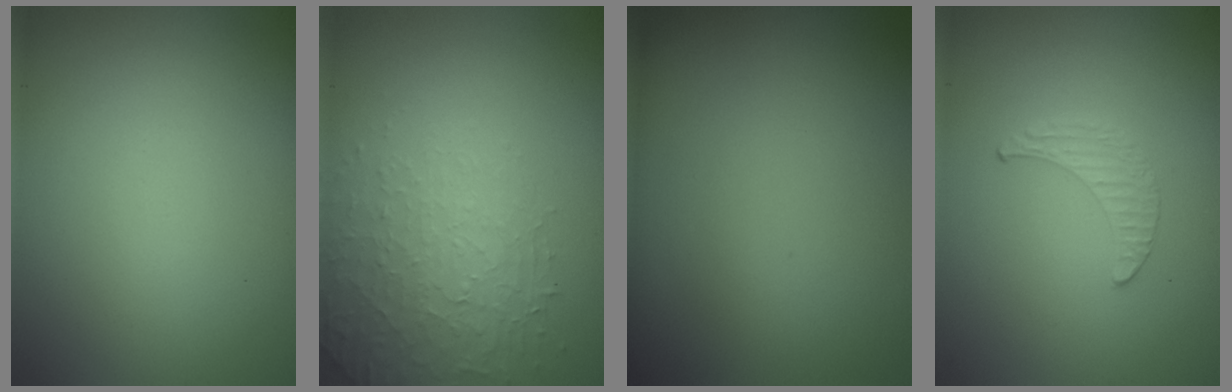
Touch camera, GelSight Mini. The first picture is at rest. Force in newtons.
{"total": 1.9, "press": 1.4, "slide": 1.3}
{"total": 0.0}
{"total": 0.5, "press": 0.5, "slide": 0.2}